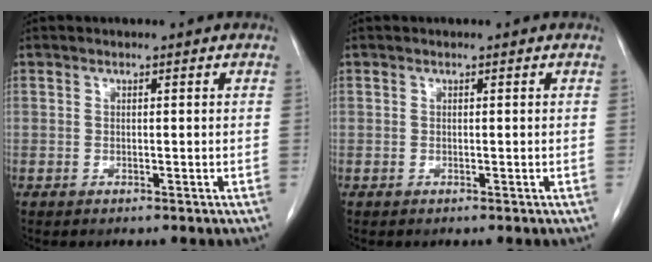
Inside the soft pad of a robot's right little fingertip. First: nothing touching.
{"total": 0.0}